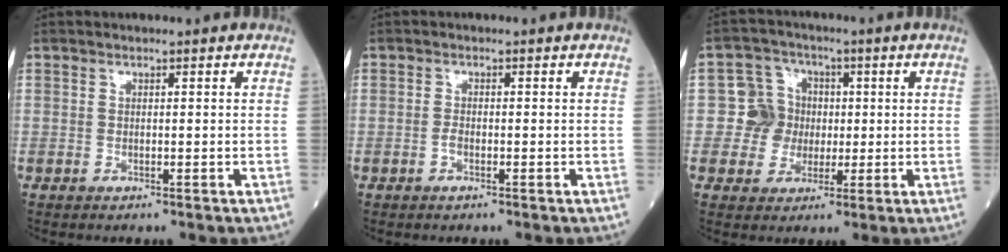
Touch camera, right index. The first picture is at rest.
{"total": 1.0, "force": [-0.5, 0.3, 0.9], "torque": [-0.018, 0.000, -0.011]}
{"total": 6.2, "force": [0.0, 6.2, 0.7], "torque": [-0.004, 0.023, -0.001]}